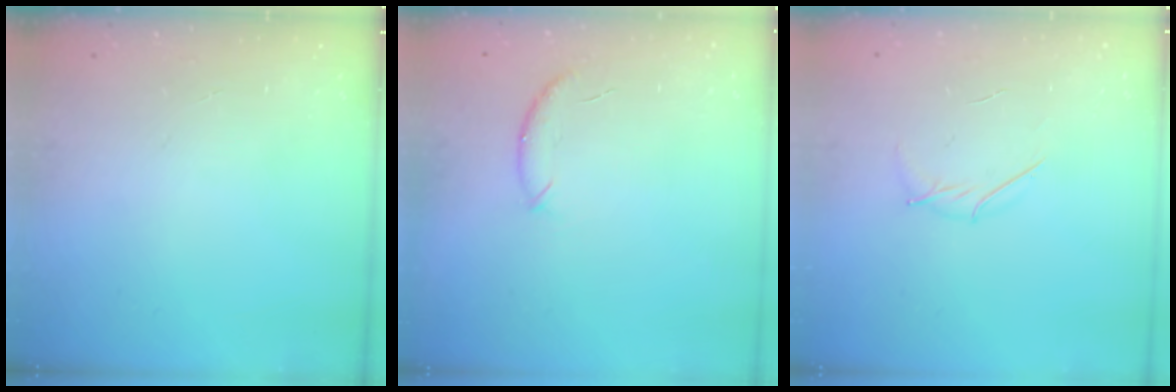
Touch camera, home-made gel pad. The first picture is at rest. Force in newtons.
{"total": 6.5, "press": 6.5, "slide": 1.0}
{"total": 3.8, "press": 3.6, "slide": 1.1}